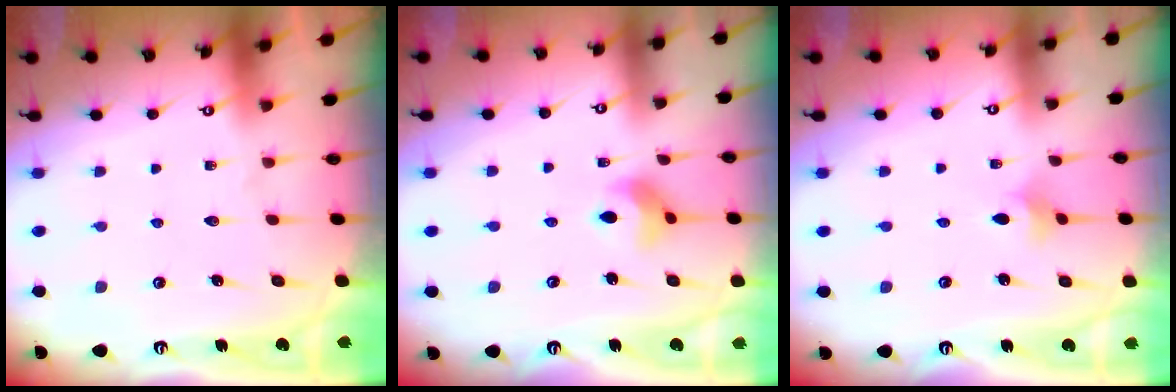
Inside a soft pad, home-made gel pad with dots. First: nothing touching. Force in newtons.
{"total": 7.3, "press": 7.2, "slide": 1.5}
{"total": 2.5, "press": 2.4, "slide": 0.6}